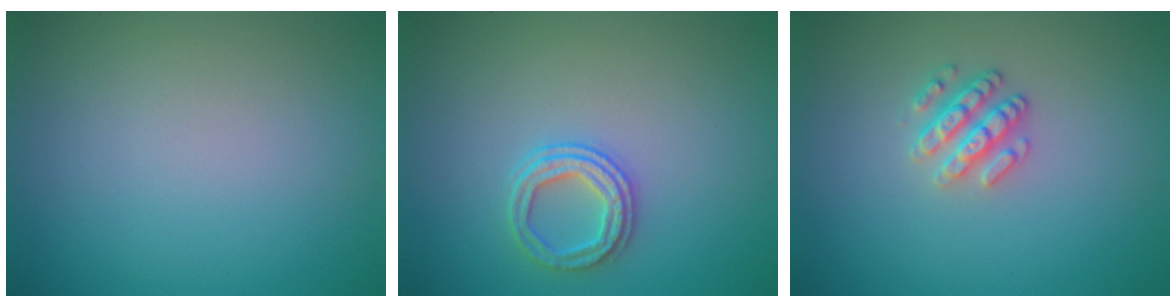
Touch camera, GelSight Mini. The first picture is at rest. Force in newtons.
{"total": 2.5, "press": 2.4, "slide": 0.6}
{"total": 2.5, "press": 2.4, "slide": 0.8}